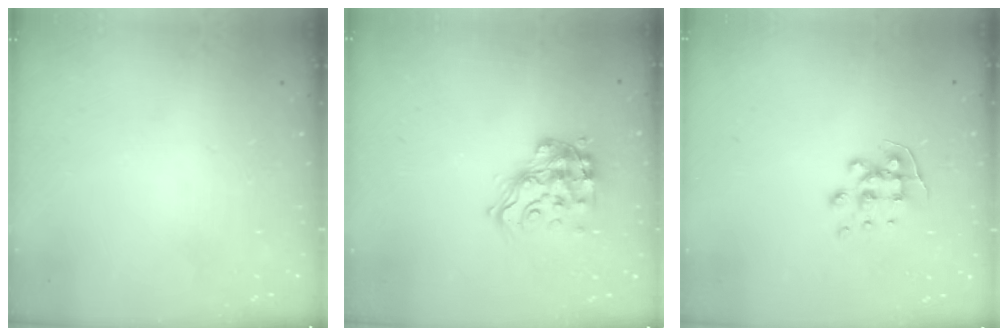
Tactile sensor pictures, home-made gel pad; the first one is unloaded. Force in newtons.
{"total": 14.9, "press": 14.9, "slide": 0.9}
{"total": 7.3, "press": 7.3, "slide": 0.7}